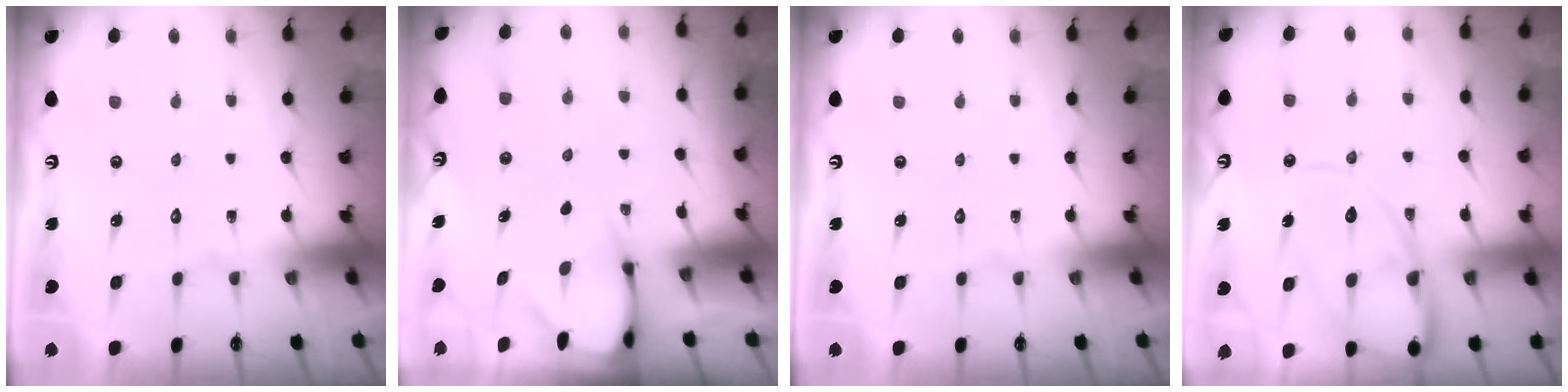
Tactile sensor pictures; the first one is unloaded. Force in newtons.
{"total": 2.4, "press": 2.4, "slide": 0.3}
{"total": 0.0}
{"total": 13.7, "press": 13.6, "slide": 1.2}